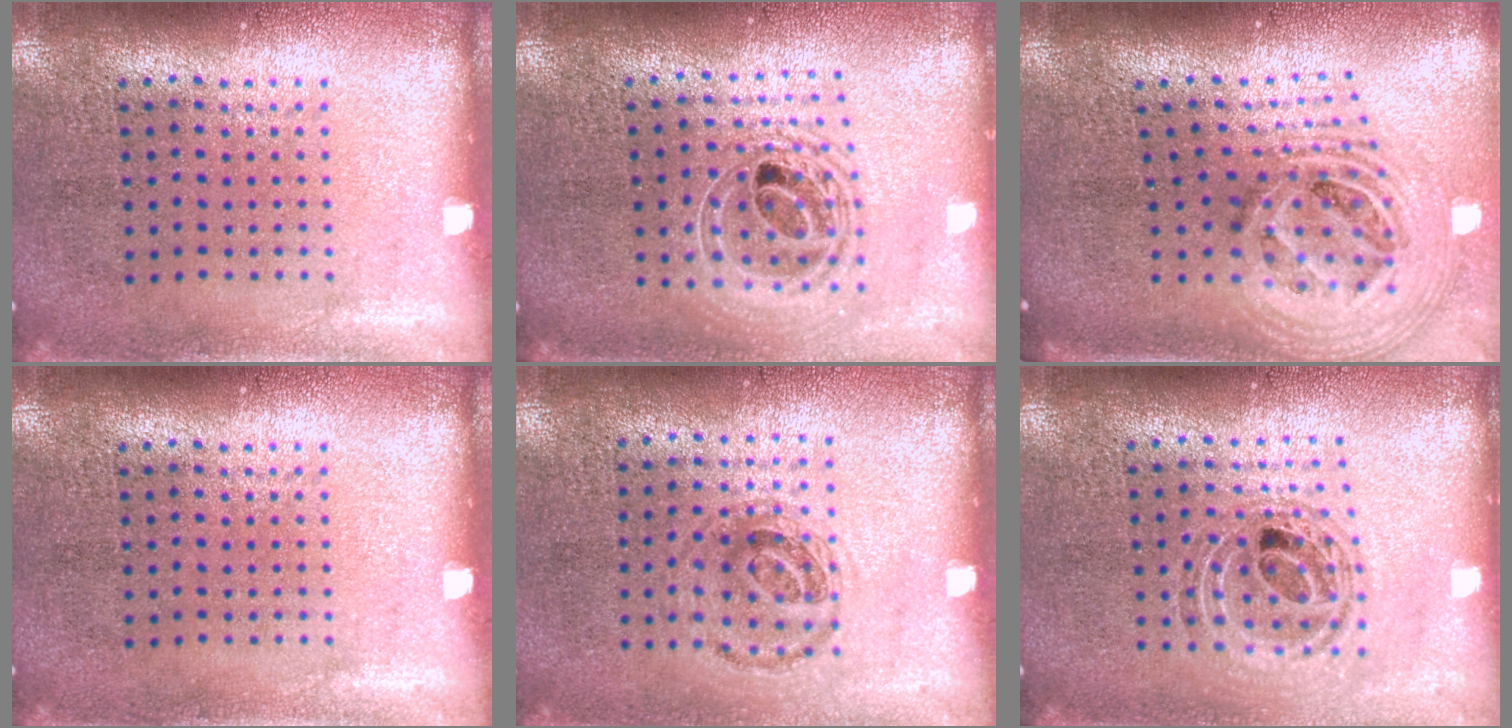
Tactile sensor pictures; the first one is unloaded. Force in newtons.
{"total": 2.0, "press": 1.5, "slide": 1.3}
{"total": 2.8, "press": 2.0, "slide": 1.9}
{"total": 0.0}
{"total": 1.0, "press": 0.8, "slide": 0.5}
{"total": 0.9, "press": 0.9, "slide": 0.1}